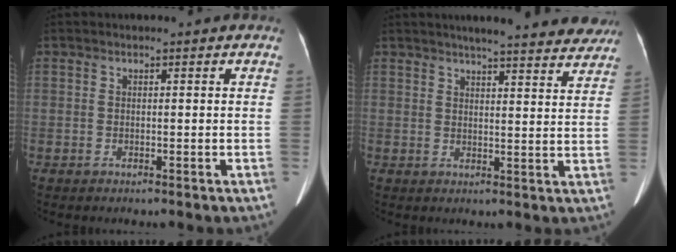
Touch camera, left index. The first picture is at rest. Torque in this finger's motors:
{"motor_torque": [0.82, -0.94, 0.04, 0.08]}